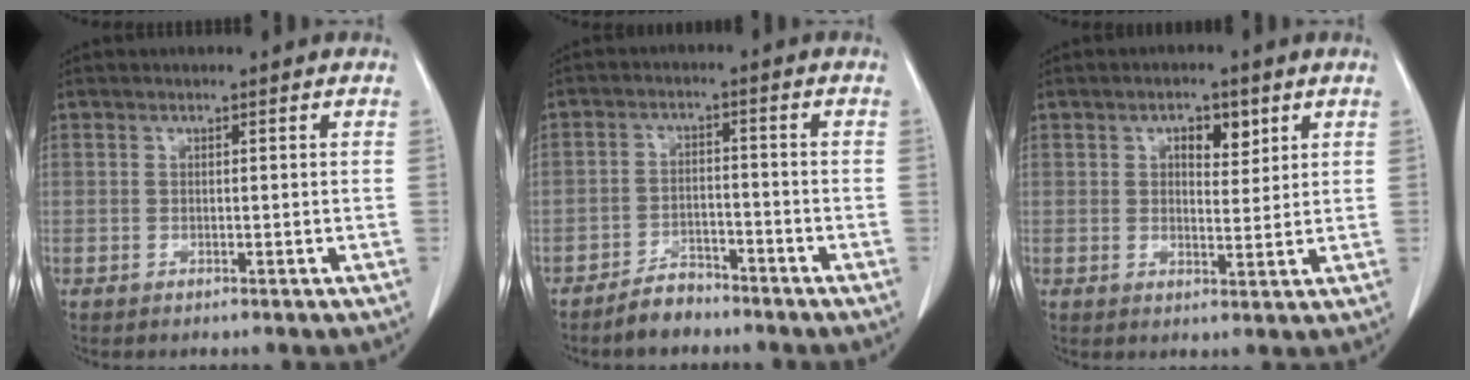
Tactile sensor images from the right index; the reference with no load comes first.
{"total": 4.2, "force": [-3.7, 1.8, 0.9], "torque": [-0.017, 0.004, -0.064]}
{"total": 4.1, "force": [1.9, 2.0, 3.0], "torque": [-0.044, 0.002, 0.030]}